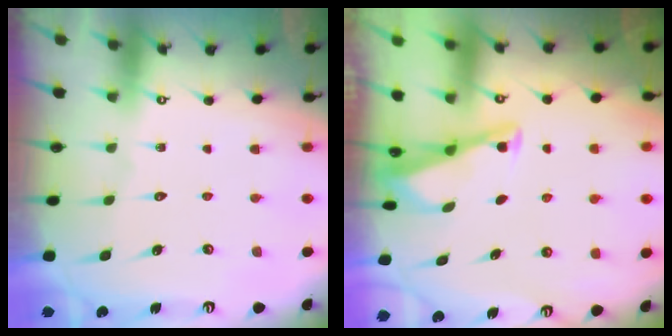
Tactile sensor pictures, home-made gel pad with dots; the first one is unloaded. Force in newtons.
{"total": 3.0, "press": 2.9, "slide": 0.4}